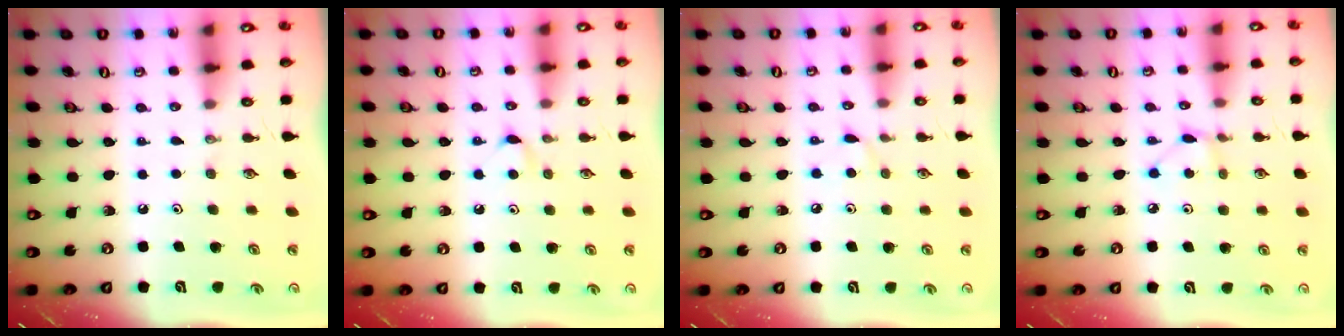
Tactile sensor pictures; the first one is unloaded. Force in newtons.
{"total": 4.2, "press": 4.2, "slide": 0.5}
{"total": 3.8, "press": 3.8, "slide": 0.3}
{"total": 3.6, "press": 3.6, "slide": 0.3}